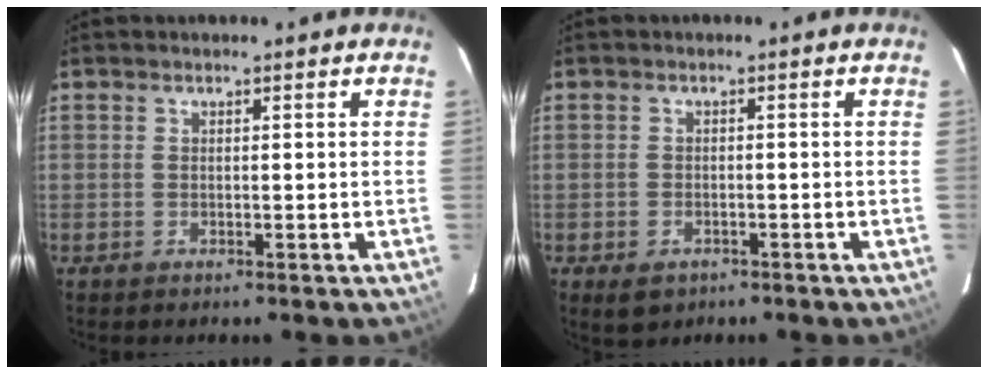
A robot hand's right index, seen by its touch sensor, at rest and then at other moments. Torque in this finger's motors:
{"motor_torque": [0.22, -0.21, 0.09, 0.01]}